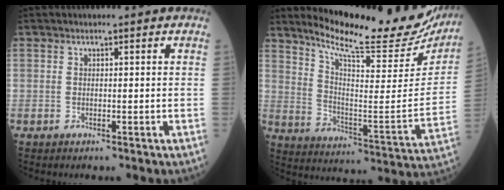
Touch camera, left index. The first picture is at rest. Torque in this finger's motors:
{"motor_torque": [0.98, -1.16, 0.28, 0.08]}